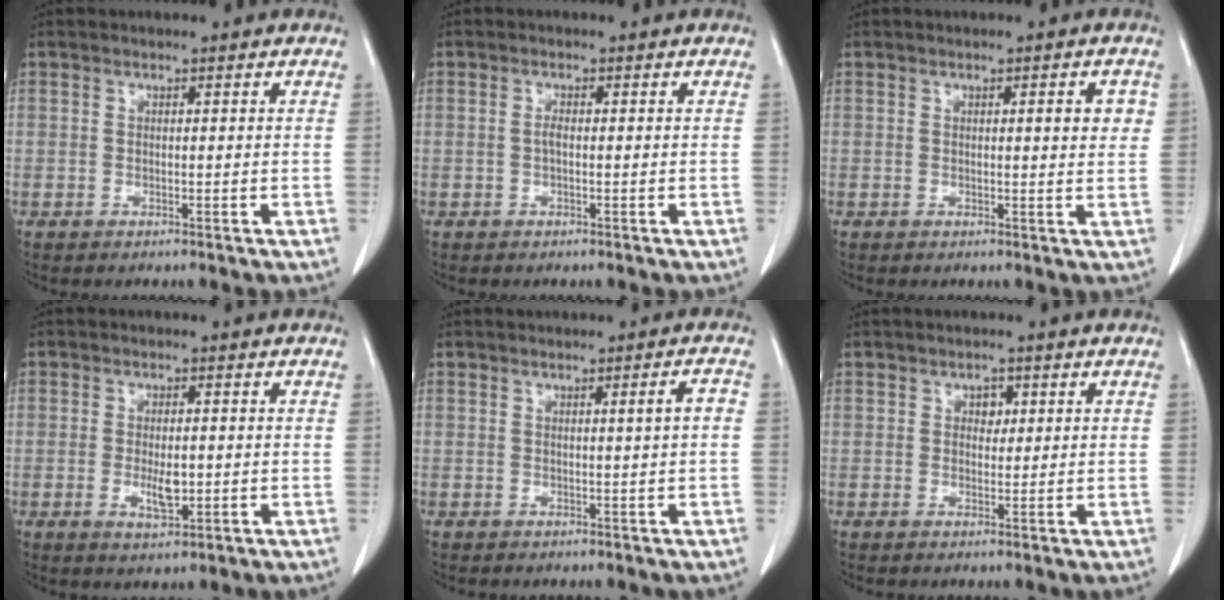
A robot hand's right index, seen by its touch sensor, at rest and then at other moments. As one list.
[{"total": 1.1, "force": [-0.1, 0.2, 1.0], "torque": [-0.022, 0.002, -0.002]}, {"total": 2.9, "force": [0.8, 0.6, 2.7], "torque": [-0.033, 0.001, 0.010]}, {"total": 3.9, "force": [-0.7, 1.4, 3.6], "torque": [-0.064, -0.004, -0.007]}, {"total": 2.0, "force": [0.1, -0.3, 2.0], "torque": [-0.029, 0.003, 0.003]}, {"total": 1.7, "force": [0.6, 1.2, 1.0], "torque": [-0.010, 0.000, 0.007]}]